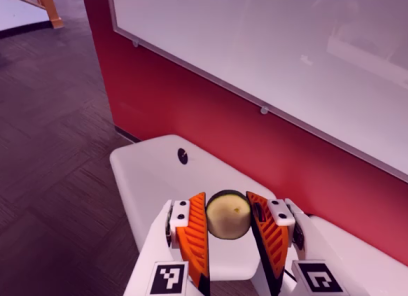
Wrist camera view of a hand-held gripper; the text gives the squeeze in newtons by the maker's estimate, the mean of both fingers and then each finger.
{"total": 10.5, "left": 11.0, "right": 9.9}